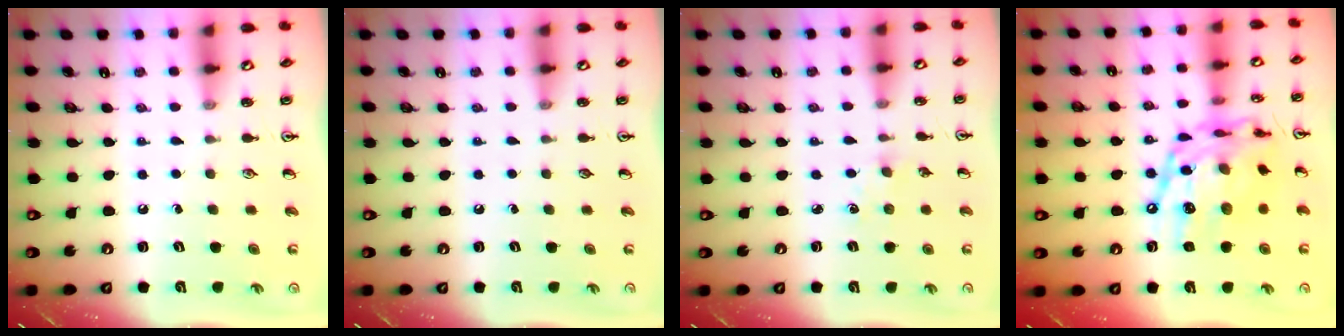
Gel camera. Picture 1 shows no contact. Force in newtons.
{"total": 0.0}
{"total": 2.8, "press": 2.7, "slide": 0.4}
{"total": 20.0, "press": 19.9, "slide": 1.6}